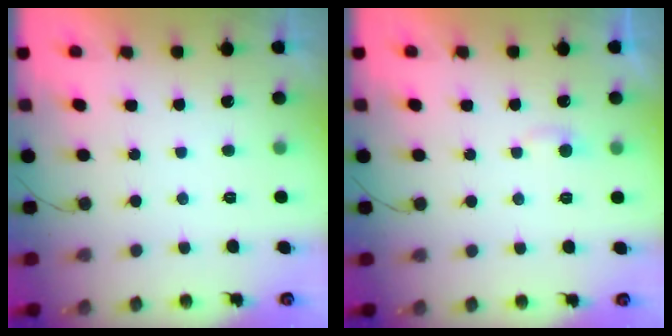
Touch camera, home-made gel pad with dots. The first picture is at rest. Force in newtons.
{"total": 3.8, "press": 3.7, "slide": 0.4}